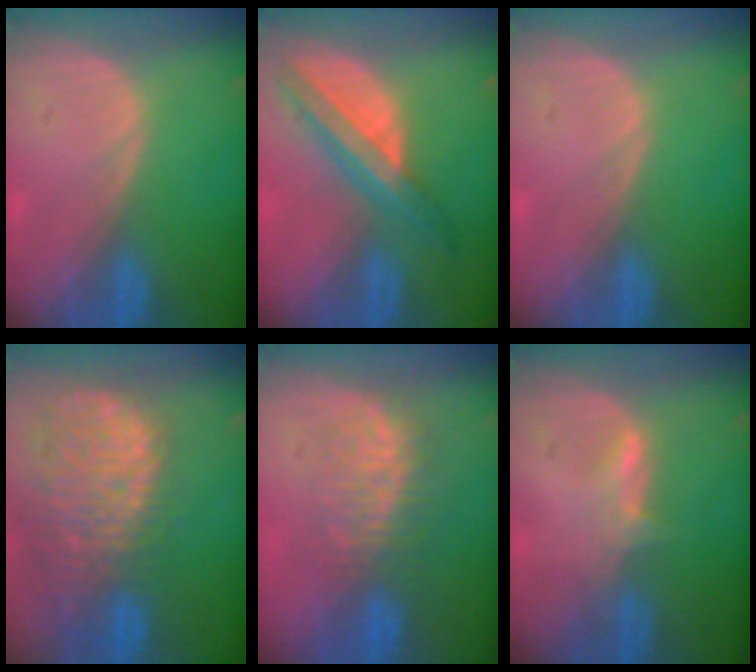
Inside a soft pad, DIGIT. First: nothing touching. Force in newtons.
{"total": 8.0, "press": 6.8, "slide": 4.3}
{"total": 0.0}
{"total": 14.4, "press": 11.8, "slide": 8.2}
{"total": 7.9, "press": 7.6, "slide": 2.3}
{"total": 2.6, "press": 2.5, "slide": 0.3}